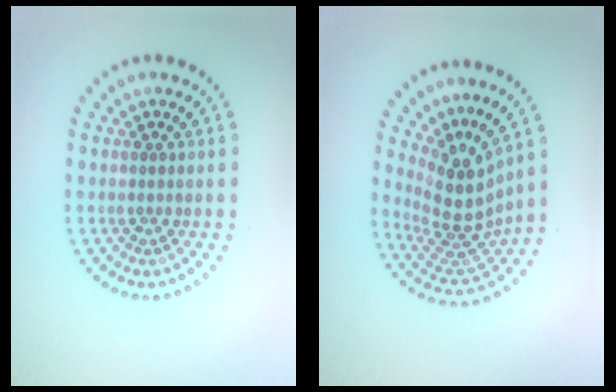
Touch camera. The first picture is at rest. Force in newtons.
{"total": 4.7, "press": 3.4, "slide": 3.2}